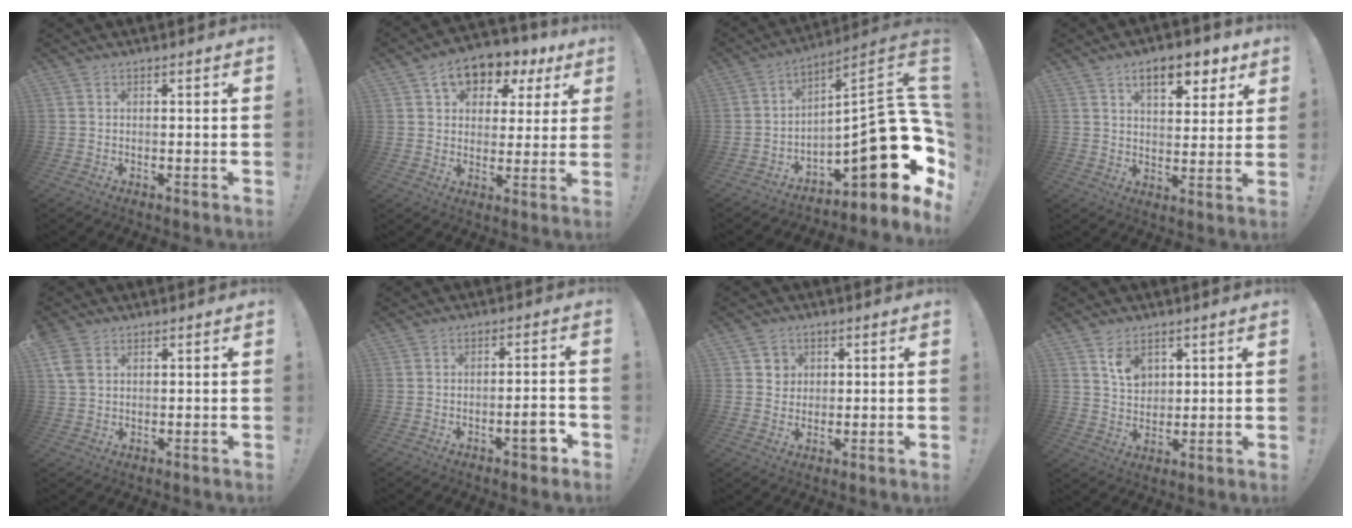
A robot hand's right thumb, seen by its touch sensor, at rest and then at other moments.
{"total": 10.6, "force": [5.8, 7.1, 5.3], "torque": [-0.076, -0.032, 0.107]}
{"total": 22.7, "force": [-5.0, 8.3, 20.5], "torque": [-0.276, 0.015, -0.067]}
{"total": 10.6, "force": [6.1, 4.8, 7.2], "torque": [-0.091, -0.029, 0.102]}
{"total": 4.6, "force": [2.3, 2.7, 2.9], "torque": [-0.058, -0.006, 0.045]}
{"total": 5.3, "force": [-2.5, 1.5, 4.4], "torque": [-0.062, 0.012, -0.038]}
{"total": 4.1, "force": [1.5, 3.8, 0.1], "torque": [0.002, -0.005, 0.027]}
{"total": 6.7, "force": [3.8, 4.7, 2.9], "torque": [-0.036, -0.022, 0.070]}